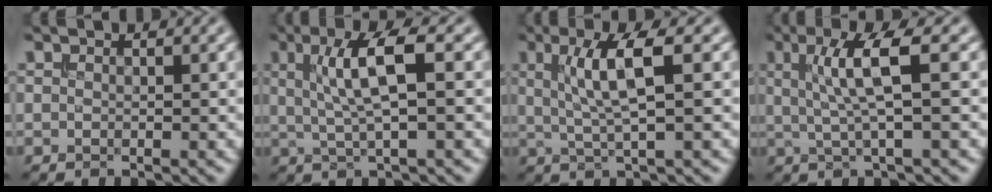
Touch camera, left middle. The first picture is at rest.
{"total": 5.3, "force": [1.0, 1.2, 5.1], "torque": [-0.099, 0.006, 0.021]}
{"total": 5.1, "force": [1.1, 1.0, 4.9], "torque": [-0.095, 0.004, 0.023]}
{"total": 4.9, "force": [0.9, 0.8, 4.7], "torque": [-0.093, 0.004, 0.019]}